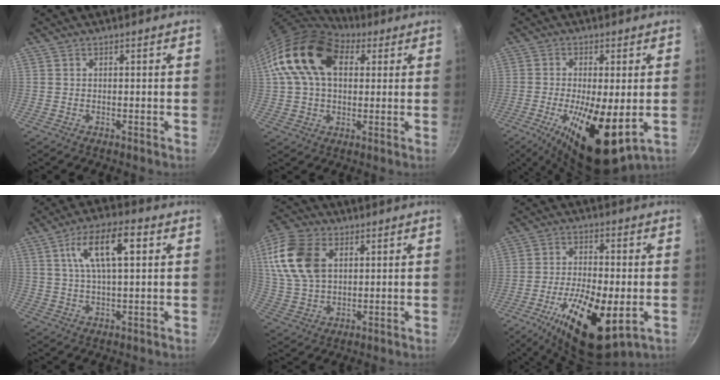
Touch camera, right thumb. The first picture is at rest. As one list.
[{"total": 16.4, "force": [4.7, 11.0, 11.1], "torque": [-0.183, 0.014, 0.068]}, {"total": 14.7, "force": [-3.2, 5.1, 13.4], "torque": [-0.234, -0.010, -0.042]}, {"total": 11.8, "force": [3.7, 4.4, 10.3], "torque": [-0.175, 0.014, 0.062]}, {"total": 14.6, "force": [4.2, 9.6, 10.1], "torque": [-0.187, -0.002, 0.080]}, {"total": 16.3, "force": [-5.4, 6.2, 14.0], "torque": [-0.249, 0.009, -0.089]}]